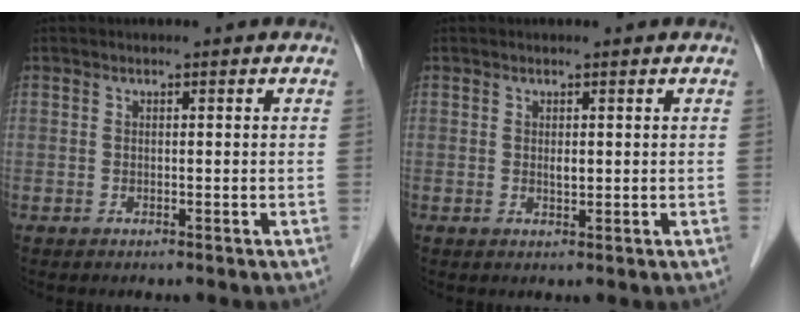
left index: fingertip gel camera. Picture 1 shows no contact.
{"total": 0.8, "force": [-0.2, 0.3, 0.7], "torque": [-0.014, -0.009, -0.003]}